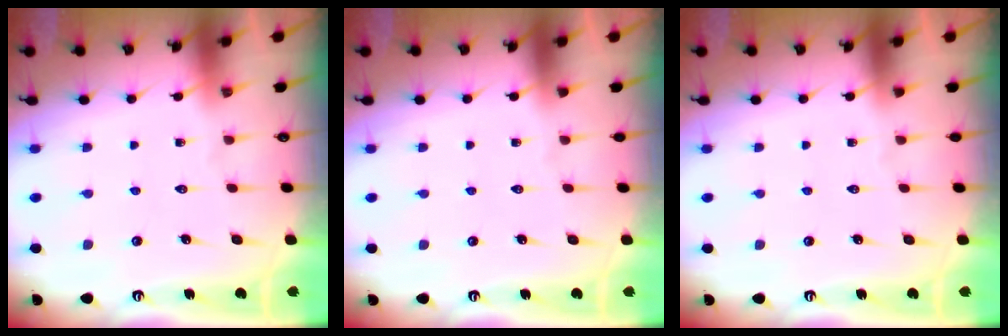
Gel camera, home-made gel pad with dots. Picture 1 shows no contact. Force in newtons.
{"total": 0.0}
{"total": 0.0}